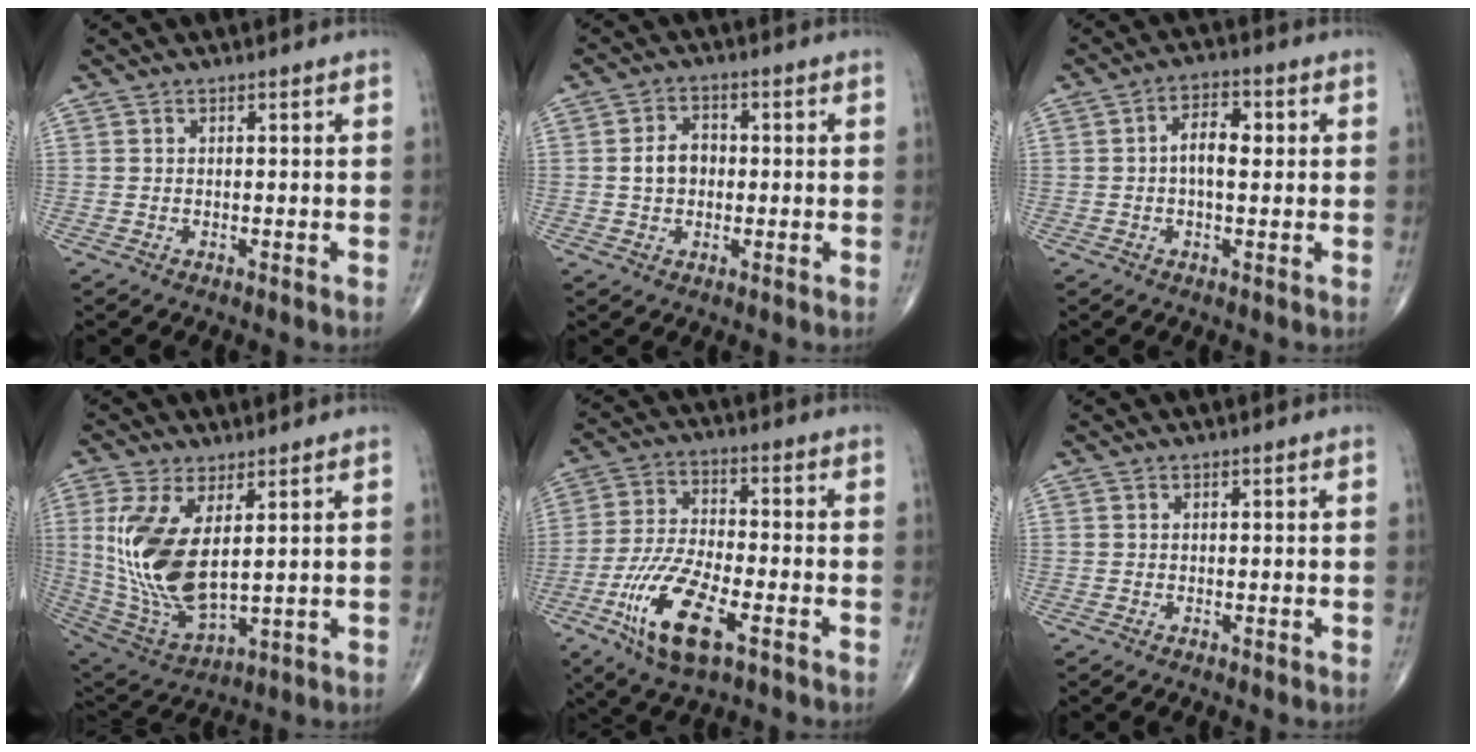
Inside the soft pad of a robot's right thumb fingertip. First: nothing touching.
{"total": 5.0, "force": [-0.1, 3.8, 3.2], "torque": [-0.048, 0.015, -0.007]}
{"total": 5.6, "force": [0.4, 2.8, 4.8], "torque": [-0.076, 0.016, 0.000]}
{"total": 16.2, "force": [3.1, 7.4, 14.1], "torque": [-0.291, -0.024, 0.082]}
{"total": 14.7, "force": [-6.6, 5.5, 11.9], "torque": [-0.236, 0.016, -0.117]}
{"total": 0.0}